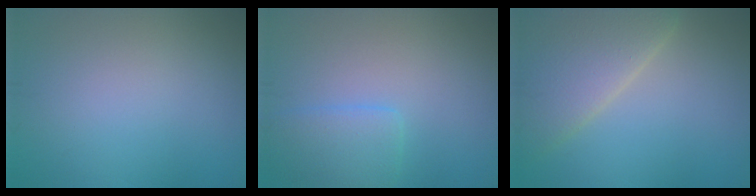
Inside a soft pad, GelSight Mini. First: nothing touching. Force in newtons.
{"total": 2.9, "press": 2.9, "slide": 0.1}
{"total": 6.4, "press": 6.4, "slide": 0.6}